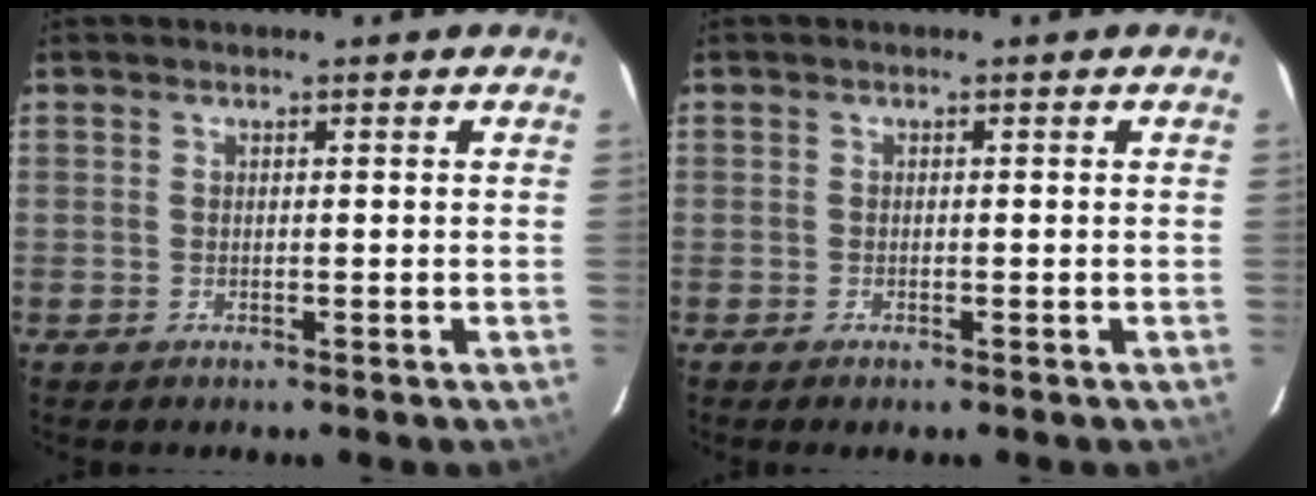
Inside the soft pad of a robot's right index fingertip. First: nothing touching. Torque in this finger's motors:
{"motor_torque": [0.08, 0.01, 0.03, 0.02]}